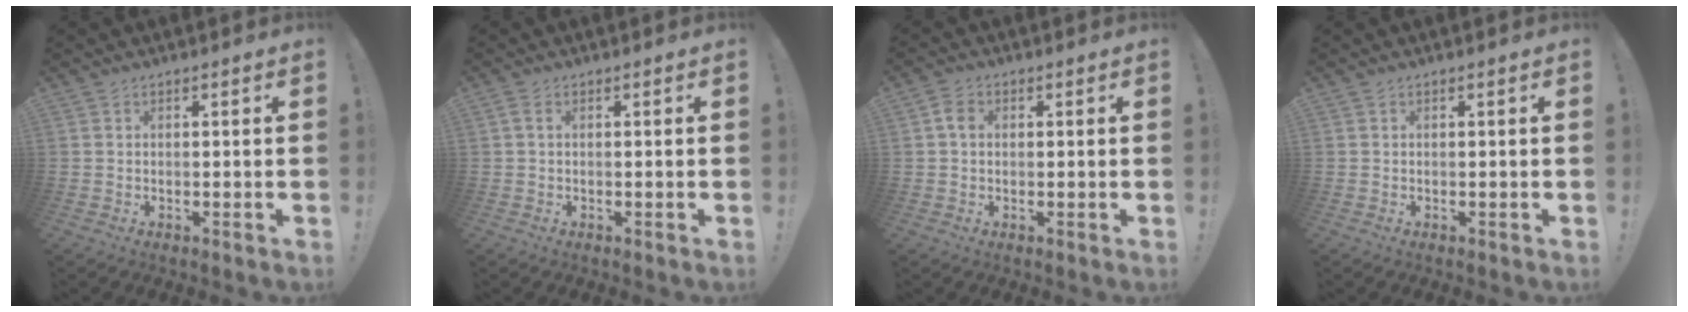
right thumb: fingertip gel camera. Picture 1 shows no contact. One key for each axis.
{"total": 1.2, "fx": 0.2, "fy": 0.3, "fz": 1.2, "tx": -0.023, "ty": 0.002, "tz": 0.004}
{"total": 3.5, "fx": 0.5, "fy": 2.6, "fz": 2.3, "tx": -0.037, "ty": 0.006, "tz": 0.010}
{"total": 0.0}